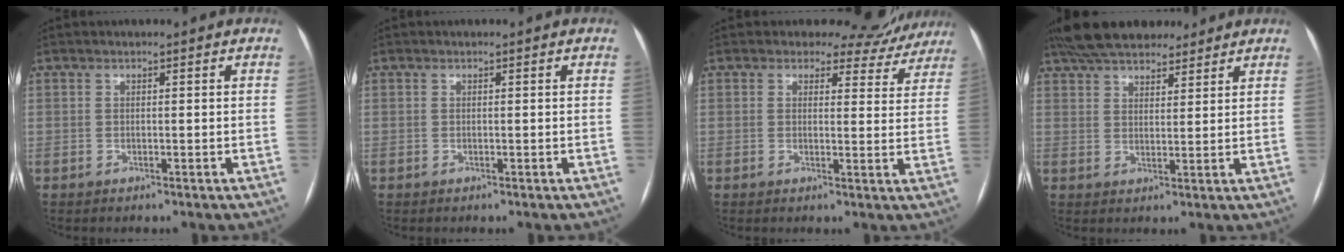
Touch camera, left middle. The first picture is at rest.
{"total": 0.0}
{"total": 8.7, "force": [7.8, 3.7, 0.1], "torque": [0.031, -0.011, 0.059]}
{"total": 13.6, "force": [11.3, 4.8, 5.8], "torque": [-0.098, 0.039, 0.179]}